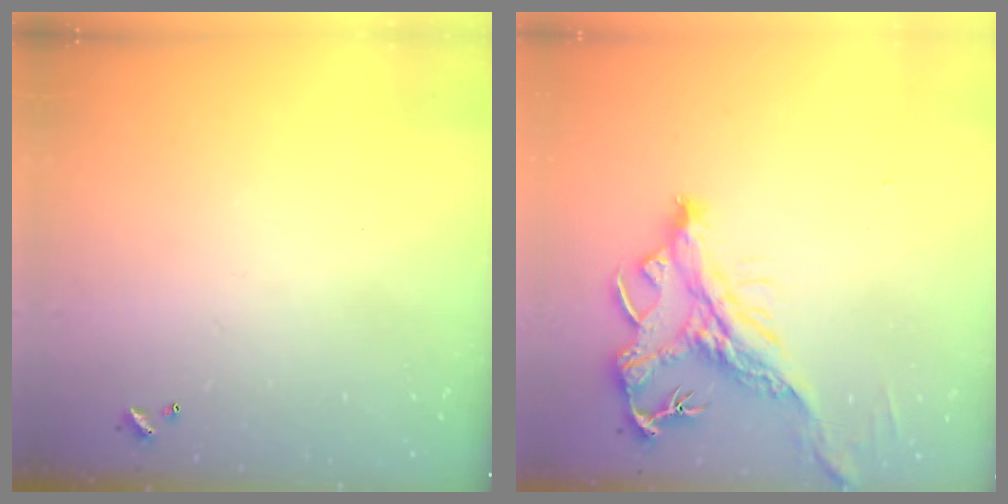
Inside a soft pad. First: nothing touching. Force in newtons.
{"total": 3.2, "press": 3.0, "slide": 1.3}